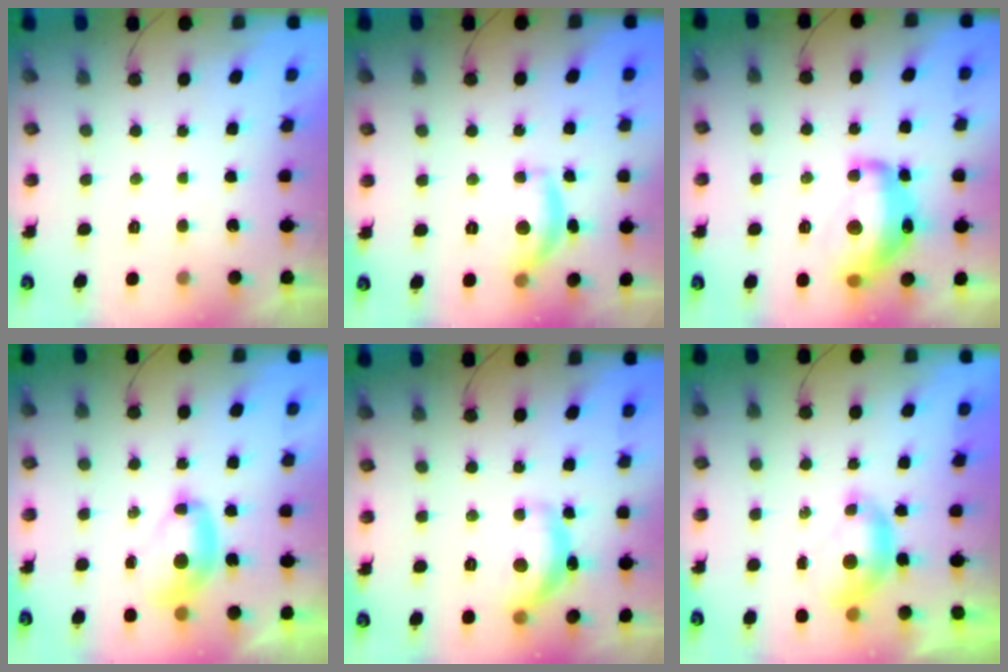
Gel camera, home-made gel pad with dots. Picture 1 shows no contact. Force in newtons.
{"total": 11.7, "press": 11.7, "slide": 0.7}
{"total": 16.1, "press": 16.0, "slide": 1.1}
{"total": 9.0, "press": 9.0, "slide": 0.8}
{"total": 14.6, "press": 14.6, "slide": 0.7}
{"total": 6.3, "press": 6.2, "slide": 0.9}